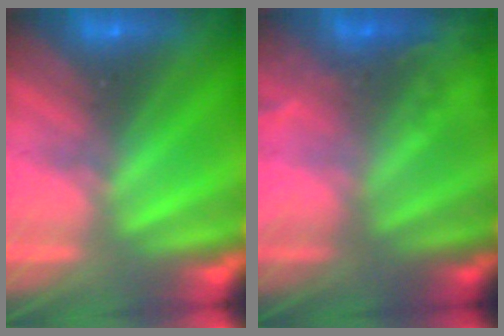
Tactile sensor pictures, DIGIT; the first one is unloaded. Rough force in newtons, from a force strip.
{"total": 2.3}